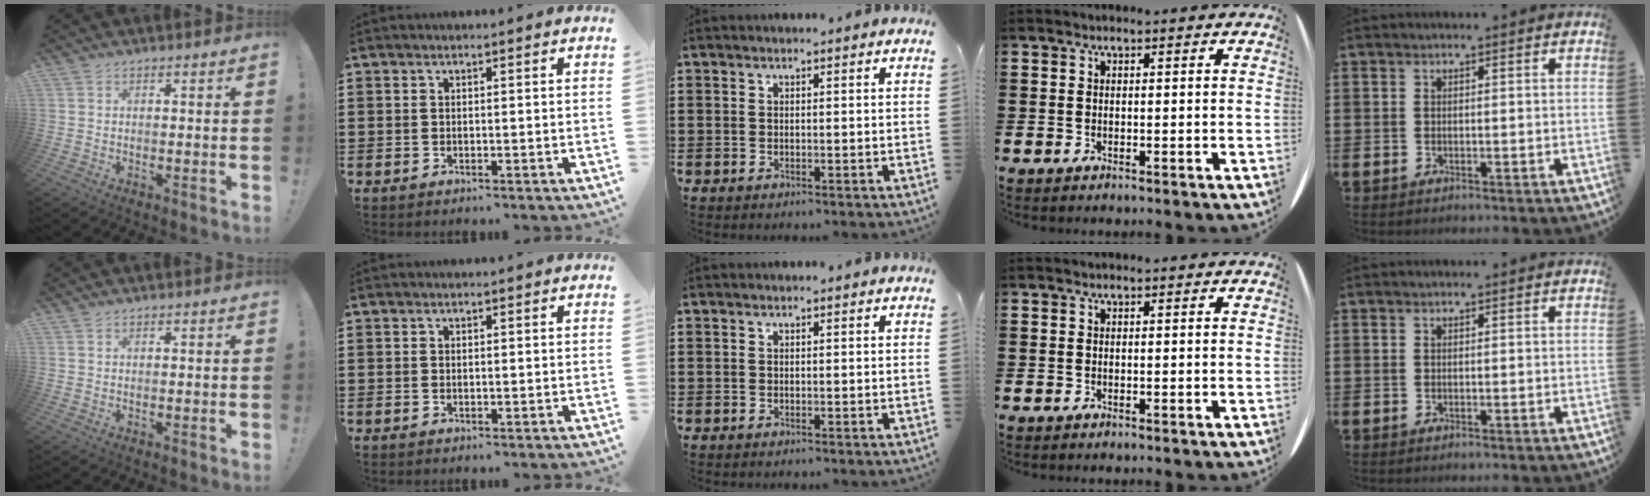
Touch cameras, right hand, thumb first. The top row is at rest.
{}